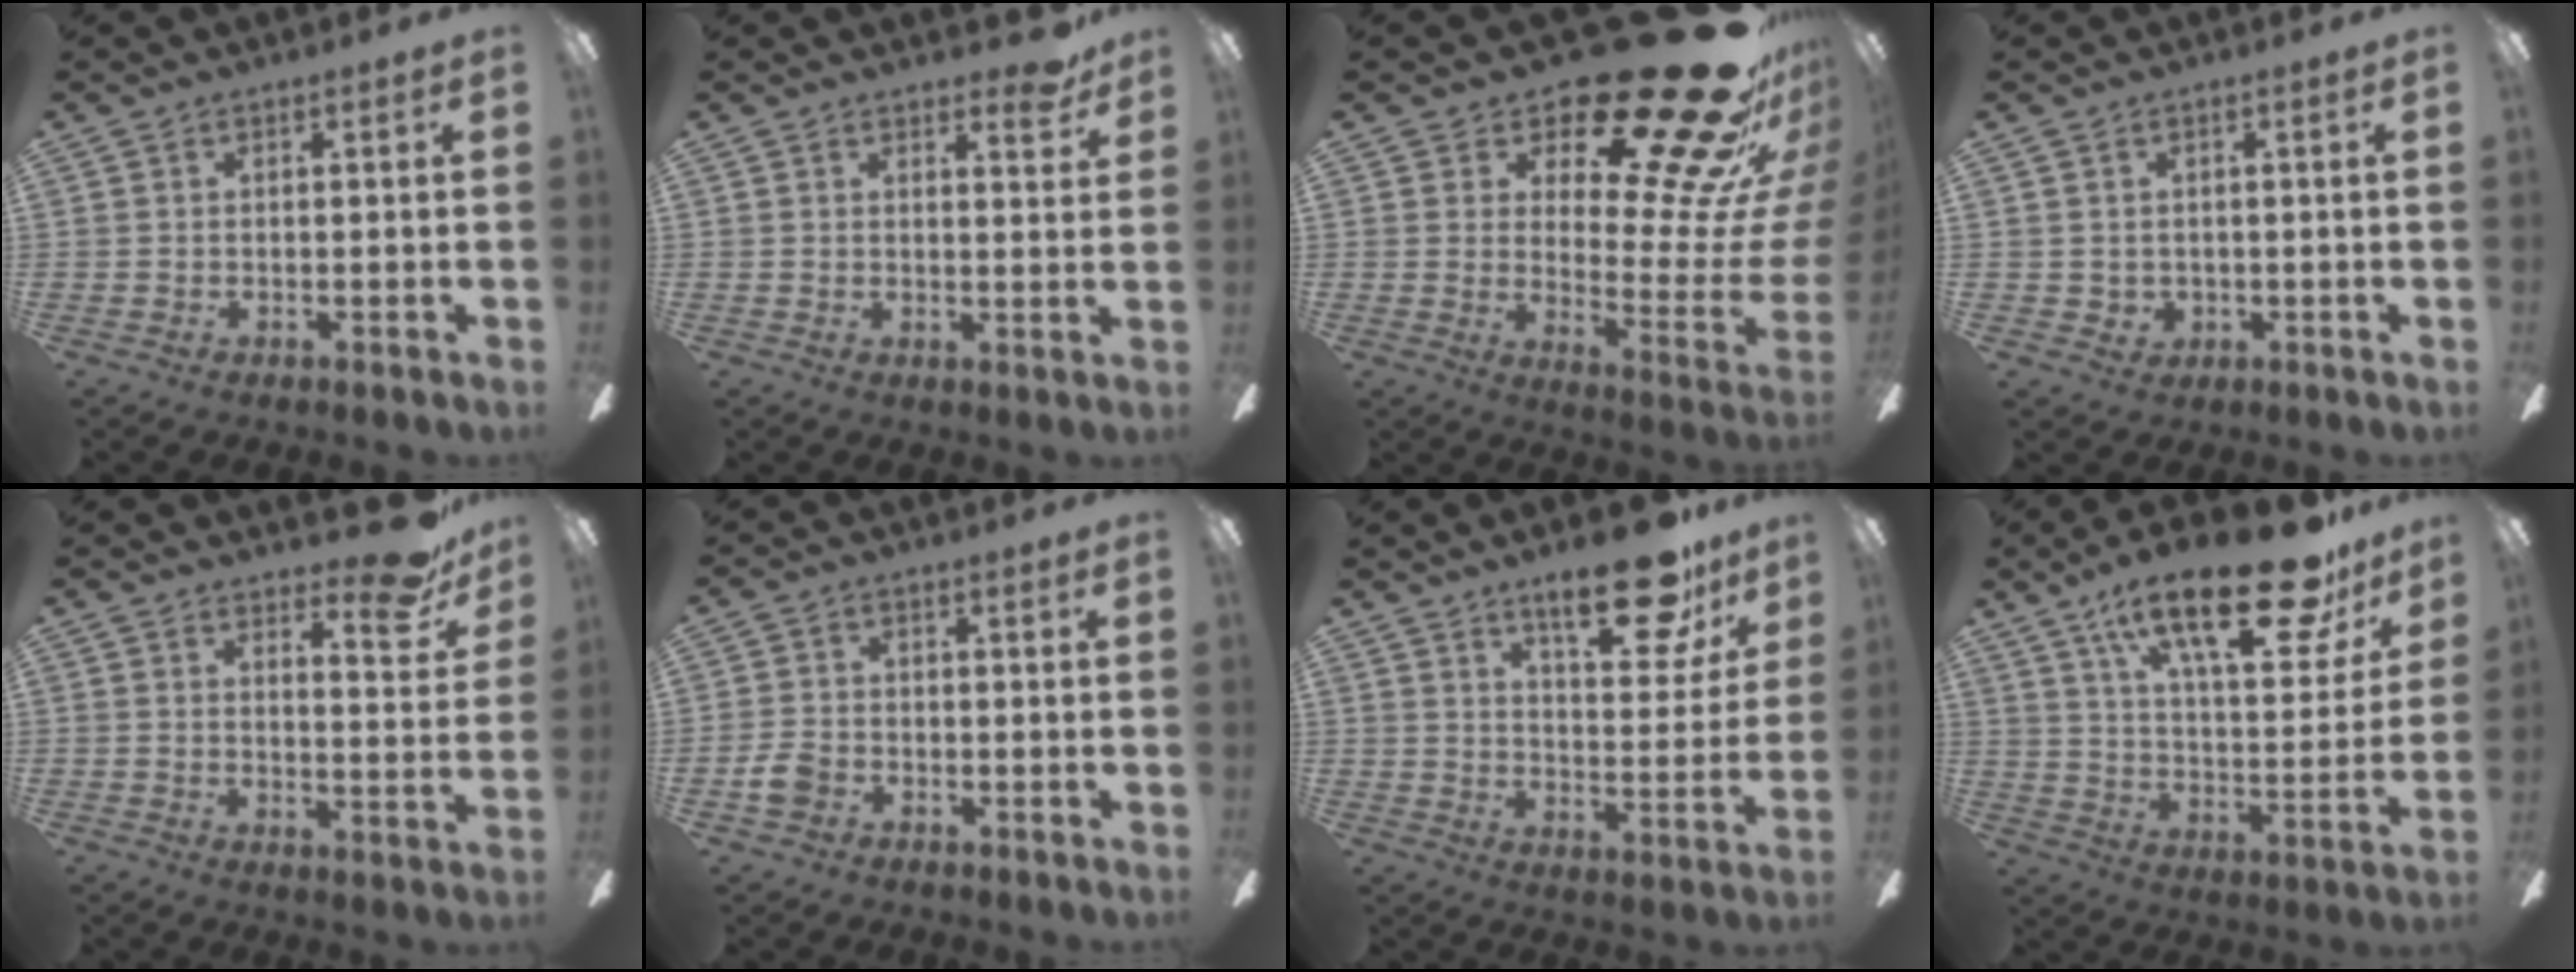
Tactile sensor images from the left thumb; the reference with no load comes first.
{"total": 4.6, "force": [3.6, 1.2, 2.6], "torque": [-0.028, -0.021, 0.058]}
{"total": 29.8, "force": [19.5, 9.9, 20.2], "torque": [-0.240, -0.157, 0.340]}
{"total": 2.0, "force": [0.8, 1.8, 0.3], "torque": [-0.002, -0.003, 0.013]}
{"total": 10.7, "force": [8.1, 3.2, 6.2], "torque": [-0.075, -0.051, 0.138]}
{"total": 4.2, "force": [-1.9, 3.0, 2.3], "torque": [-0.047, 0.010, -0.037]}
{"total": 17.3, "force": [12.4, 5.7, 10.6], "torque": [-0.150, -0.068, 0.201]}
{"total": 26.6, "force": [17.5, 8.8, 18.0], "torque": [-0.275, -0.106, 0.283]}